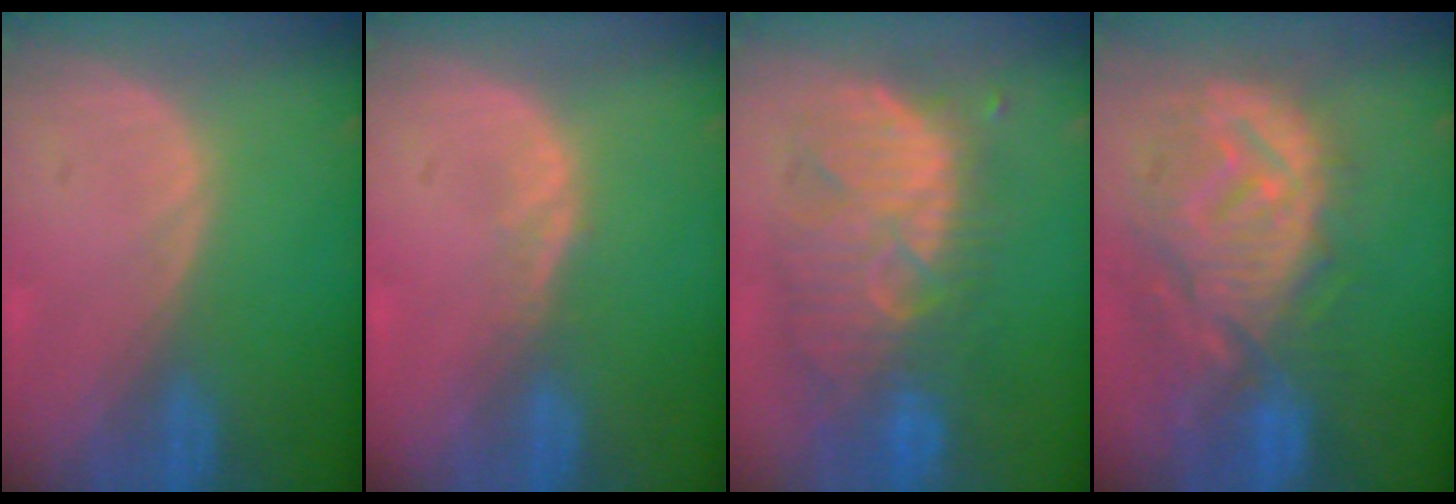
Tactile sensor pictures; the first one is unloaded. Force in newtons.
{"total": 1.1, "press": 1.1, "slide": 0.1}
{"total": 10.5, "press": 10.2, "slide": 2.6}
{"total": 12.3, "press": 11.0, "slide": 5.4}